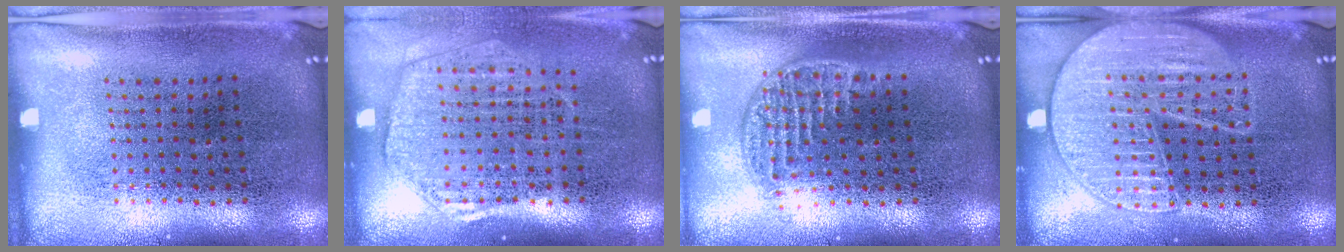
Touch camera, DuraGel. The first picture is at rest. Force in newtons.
{"total": 1.9, "press": 1.7, "slide": 0.8}
{"total": 1.2, "press": 1.0, "slide": 0.6}
{"total": 2.3, "press": 2.3, "slide": 0.3}